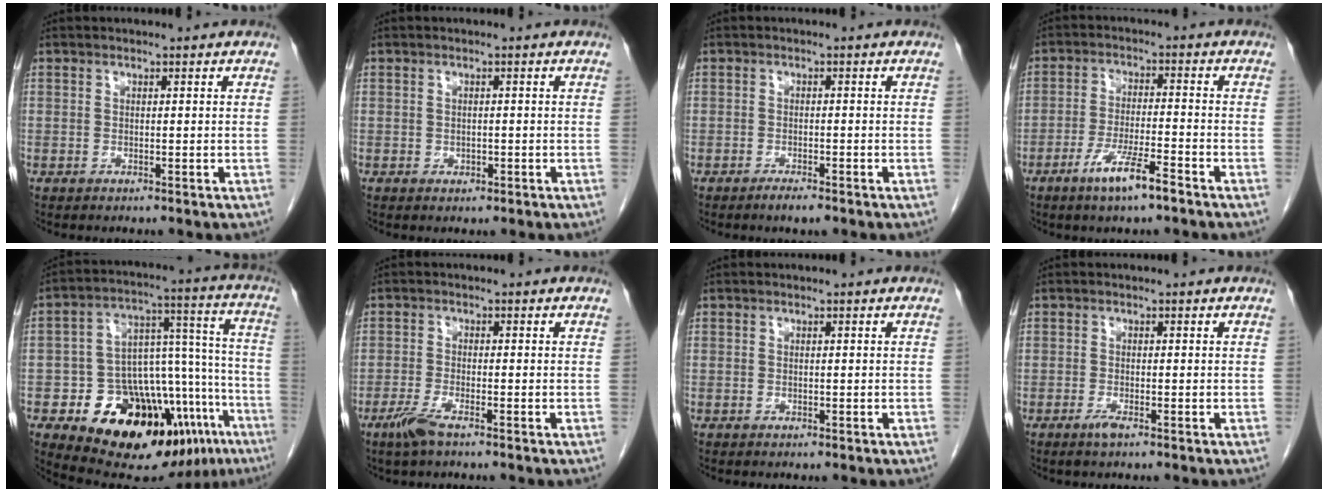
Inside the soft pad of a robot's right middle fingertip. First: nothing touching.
{"total": 0.9, "force": [-0.3, 0.8, 0.5], "torque": [-0.008, 0.001, 0.001]}
{"total": 2.0, "force": [-1.5, 0.4, 1.3], "torque": [-0.025, -0.002, -0.023]}
{"total": 6.8, "force": [-4.3, 0.4, 5.2], "torque": [-0.099, -0.008, -0.078]}
{"total": 24.1, "force": [-13.6, 10.0, 17.2], "torque": [-0.182, 0.069, -0.192]}
{"total": 3.4, "force": [-2.3, 0.4, 2.5], "torque": [-0.059, -0.007, -0.048]}
{"total": 0.0}
{"total": 1.5, "force": [-1.0, 0.1, 1.1], "torque": [-0.026, -0.003, -0.019]}